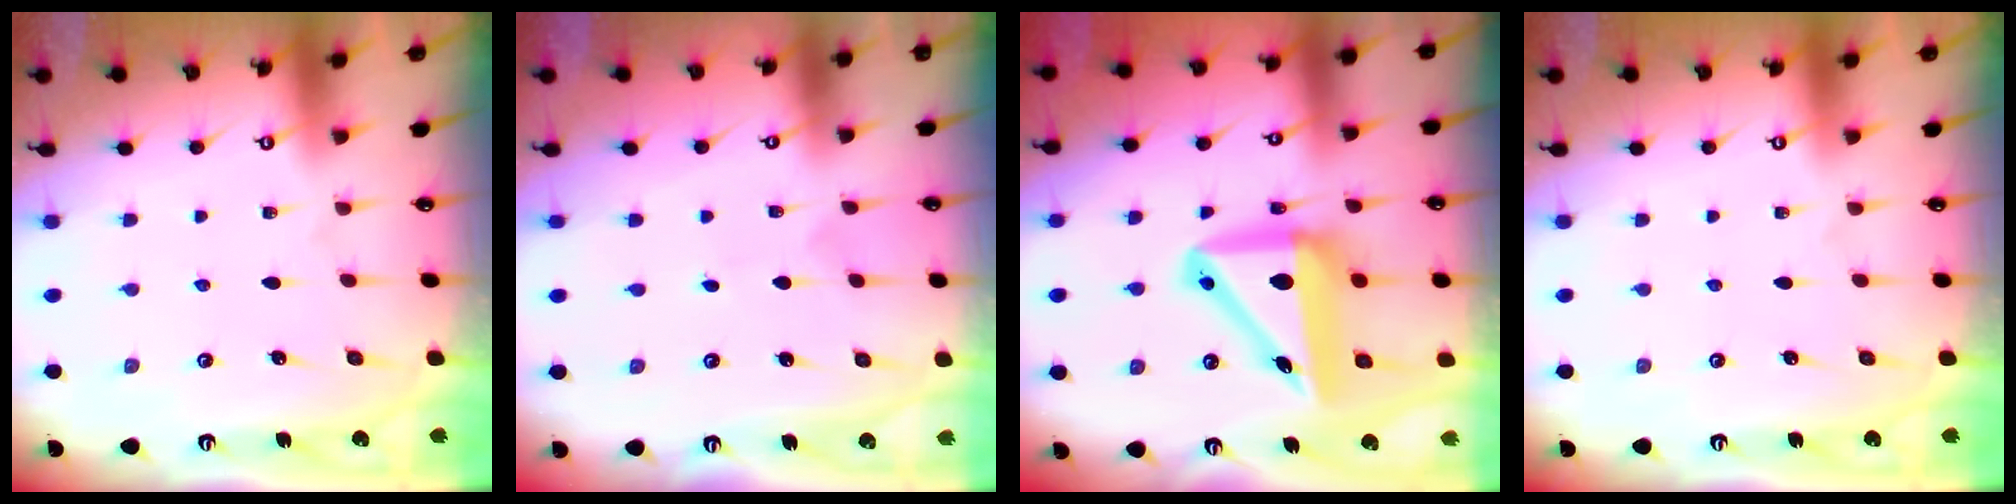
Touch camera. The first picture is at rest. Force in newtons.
{"total": 0.5, "press": 0.5, "slide": 0.0}
{"total": 13.3, "press": 13.0, "slide": 2.8}
{"total": 0.0}